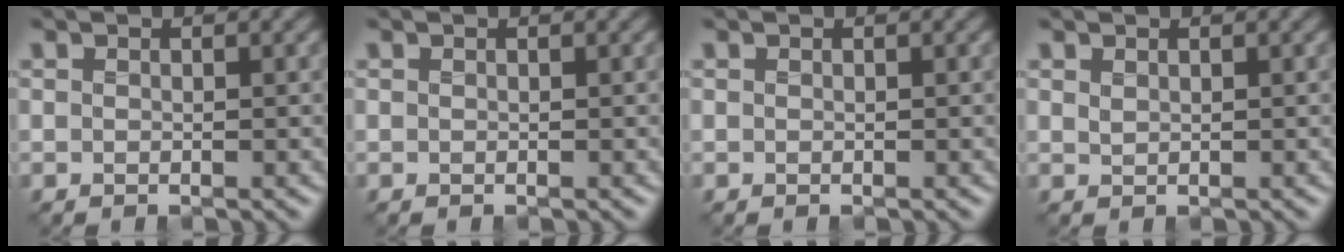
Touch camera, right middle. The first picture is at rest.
{"total": 0.0}
{"total": 0.0}
{"total": 0.6, "force": [0.4, 0.2, 0.3], "torque": [-0.013, 0.000, 0.010]}